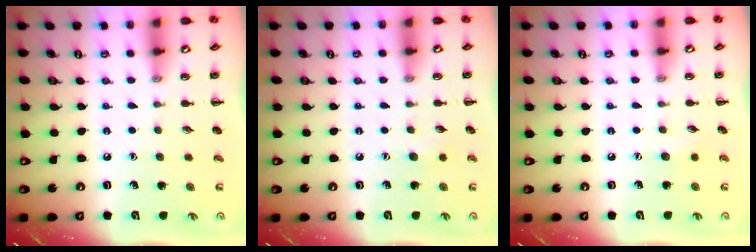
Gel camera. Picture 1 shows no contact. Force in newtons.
{"total": 4.1, "press": 4.0, "slide": 0.9}
{"total": 3.6, "press": 3.4, "slide": 1.0}